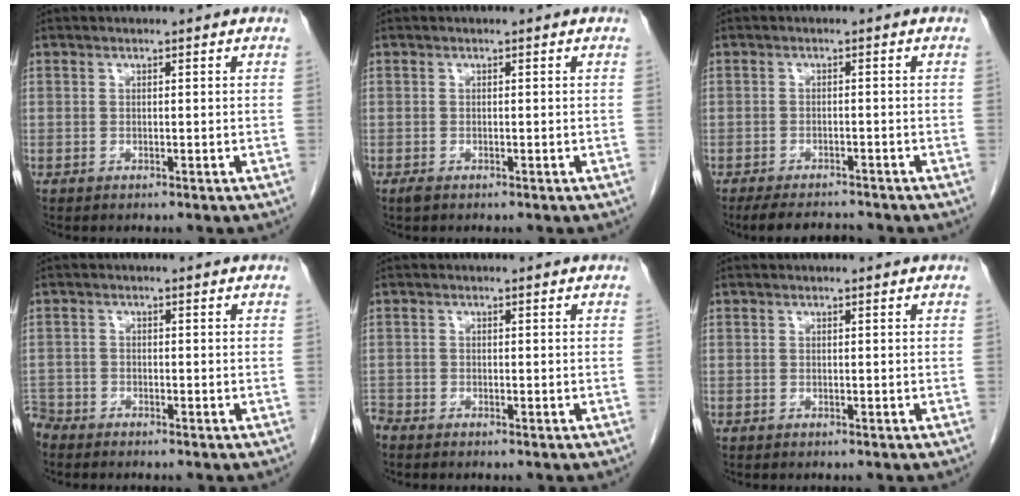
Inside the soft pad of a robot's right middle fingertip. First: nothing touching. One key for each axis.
{"total": 0.7, "fx": -0.5, "fy": 0.2, "fz": 0.4, "tx": -0.013, "ty": -0.002, "tz": -0.006}
{"total": 5.6, "fx": -5.2, "fy": 1.2, "fz": 1.8, "tx": -0.025, "ty": -0.012, "tz": -0.081}
{"total": 3.0, "fx": -2.9, "fy": 0.9, "fz": 0.0, "tx": 0.001, "ty": -0.006, "tz": -0.058}
{"total": 0.6, "fx": -0.6, "fy": 0.2, "fz": 0.1, "tx": -0.005, "ty": -0.003, "tz": -0.014}
{"total": 0.0}